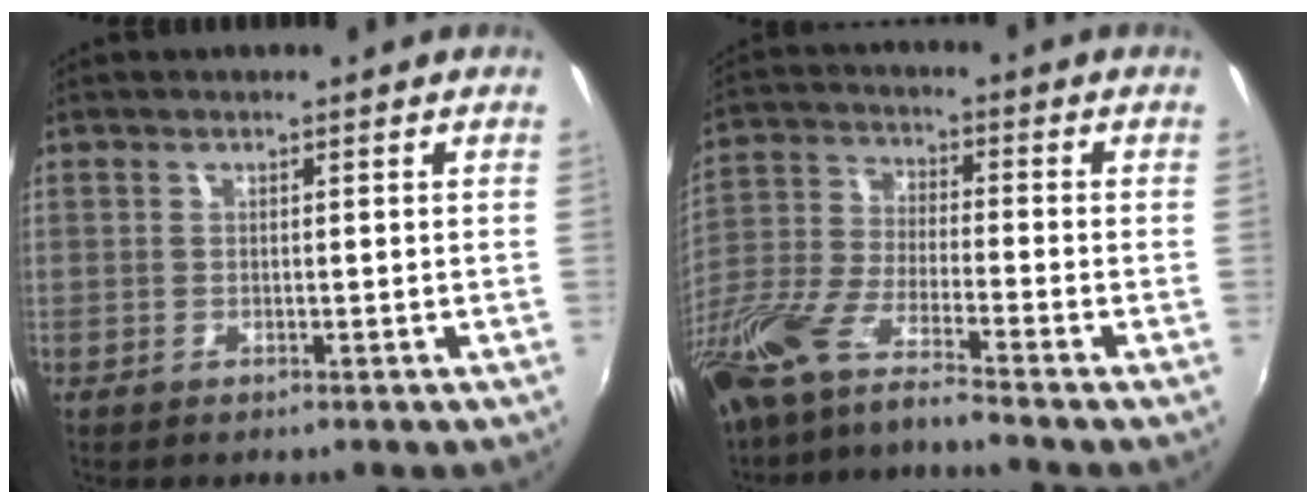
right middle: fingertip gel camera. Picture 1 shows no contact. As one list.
[{"total": 13.2, "force": [-10.6, 1.0, 7.9], "torque": [-0.170, -0.028, -0.209]}]